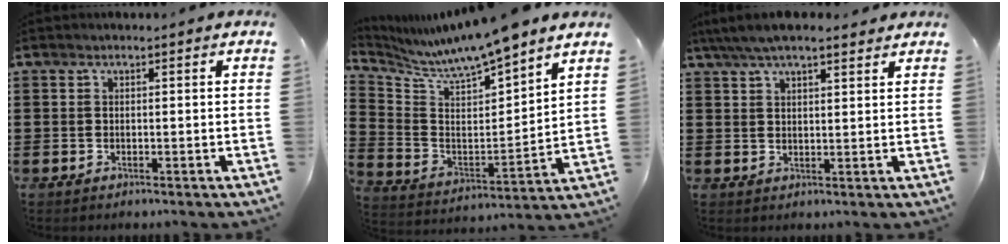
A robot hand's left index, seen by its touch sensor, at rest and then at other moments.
{"total": 8.1, "force": [7.8, -0.7, 2.3], "torque": [-0.080, -0.069, 0.127]}
{"total": 5.4, "force": [4.5, 1.6, 2.4], "torque": [-0.059, -0.002, 0.084]}